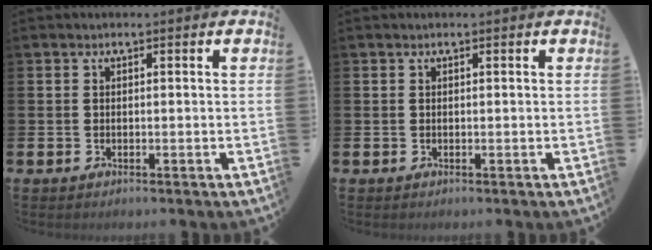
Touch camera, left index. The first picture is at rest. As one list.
[{"total": 0.0}]